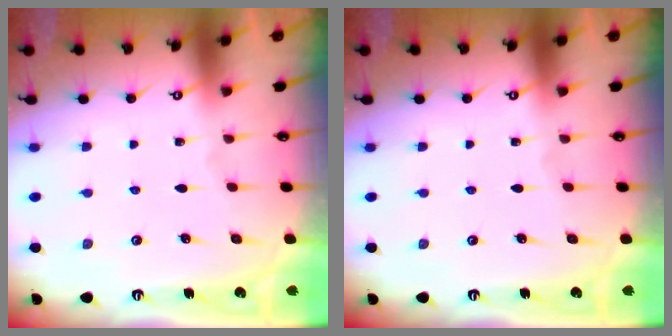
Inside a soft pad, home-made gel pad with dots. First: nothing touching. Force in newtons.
{"total": 0.0}